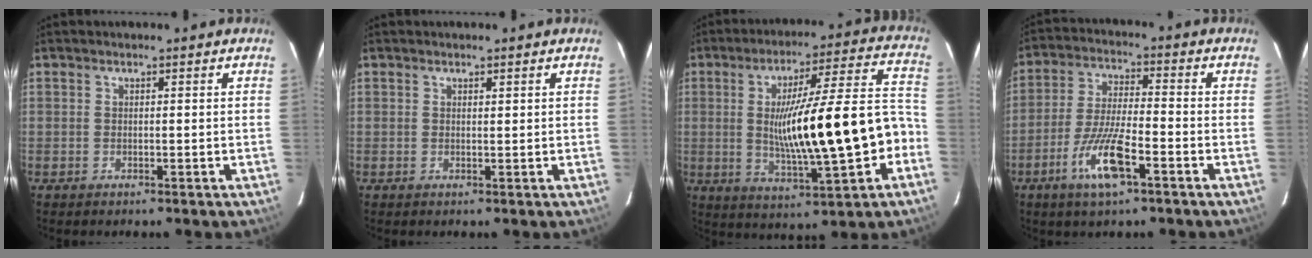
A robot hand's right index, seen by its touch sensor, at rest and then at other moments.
{"total": 0.6, "force": [0.3, 0.2, 0.4], "torque": [-0.010, -0.002, 0.005]}
{"total": 20.3, "force": [-3.0, 2.2, 19.9], "torque": [-0.313, 0.020, -0.036]}
{"total": 10.2, "force": [-5.0, 1.8, 8.7], "torque": [-0.177, -0.010, -0.092]}